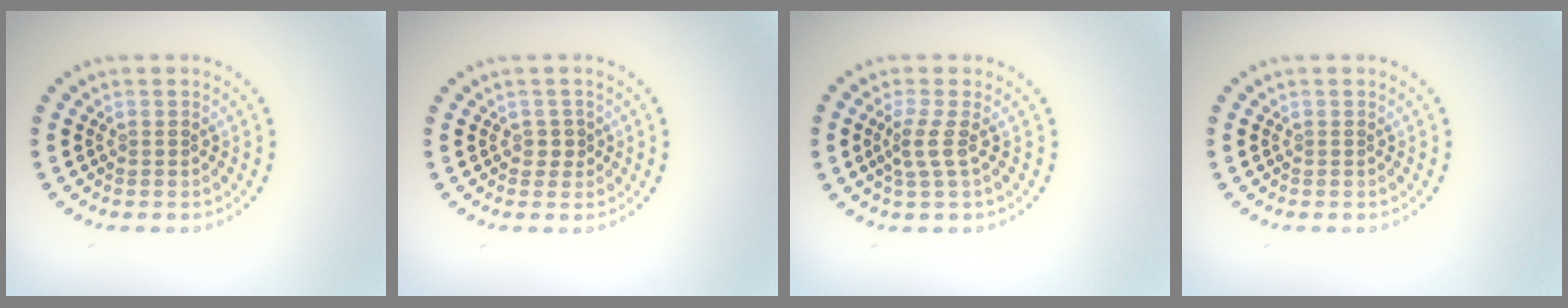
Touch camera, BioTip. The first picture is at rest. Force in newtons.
{"total": 1.1, "press": 0.9, "slide": 0.6}
{"total": 1.9, "press": 1.5, "slide": 1.2}
{"total": 0.0}